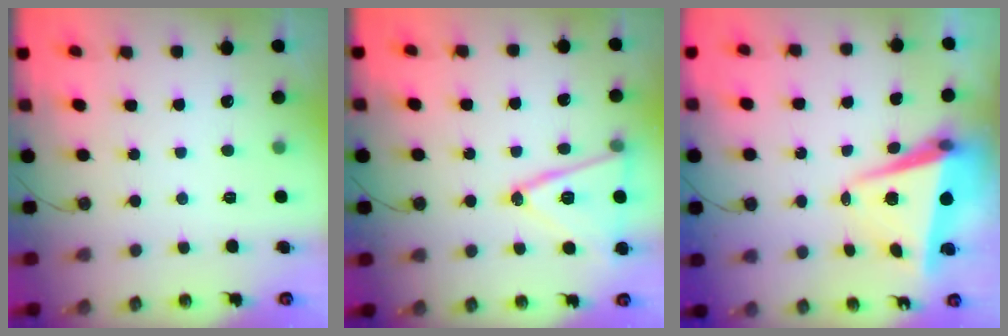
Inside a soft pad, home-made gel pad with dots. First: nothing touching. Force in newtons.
{"total": 16.4, "press": 16.1, "slide": 3.3}
{"total": 6.8, "press": 6.6, "slide": 1.8}